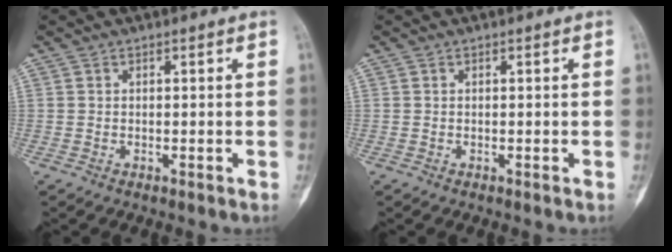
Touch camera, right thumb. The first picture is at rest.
{"total": 0.0}